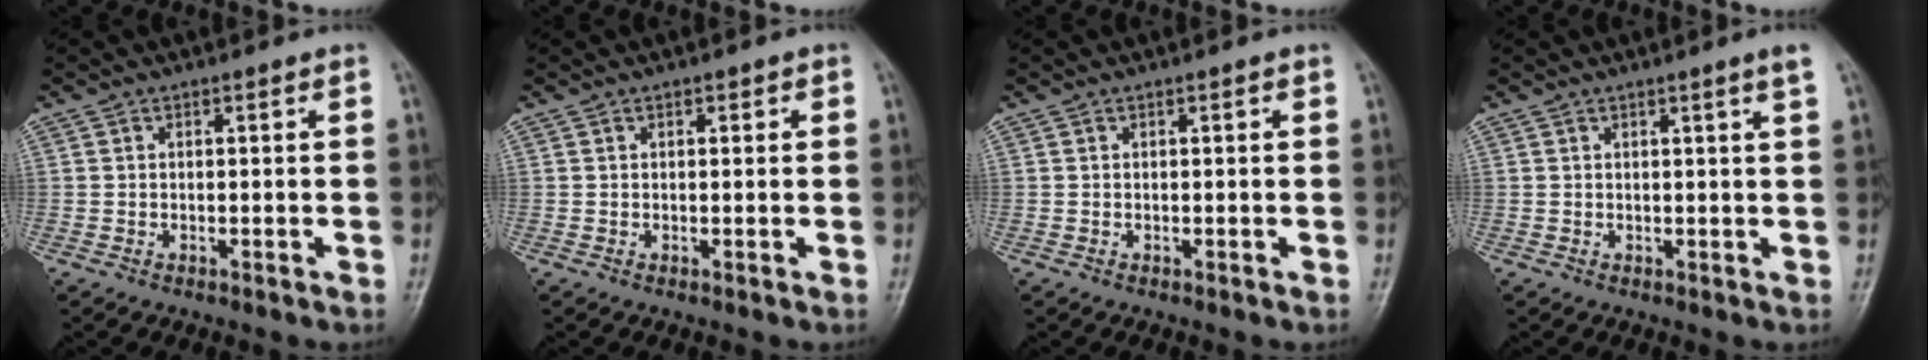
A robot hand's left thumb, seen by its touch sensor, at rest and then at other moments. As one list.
[{"total": 0.9, "force": [0.4, 0.6, 0.7], "torque": [-0.005, 0.001, 0.004]}, {"total": 0.0}, {"total": 2.3, "force": [1.3, -0.6, 1.7], "torque": [-0.026, -0.009, 0.021]}]